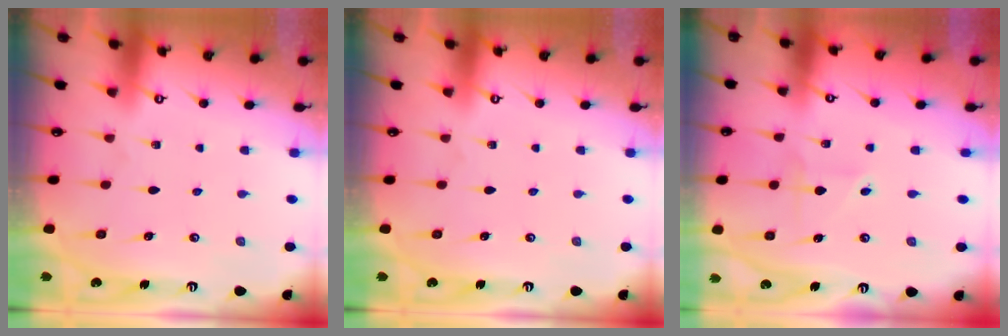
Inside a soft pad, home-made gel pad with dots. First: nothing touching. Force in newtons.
{"total": 0.0}
{"total": 2.7, "press": 2.6, "slide": 0.3}